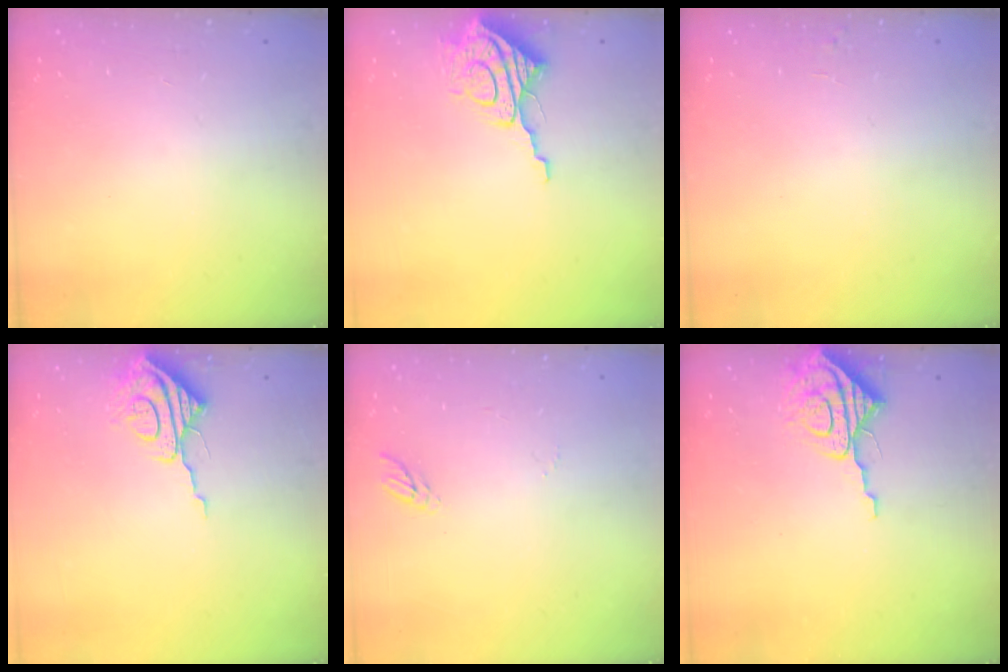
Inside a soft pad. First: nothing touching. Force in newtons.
{"total": 10.5, "press": 10.4, "slide": 1.2}
{"total": 1.7, "press": 1.7, "slide": 0.1}
{"total": 7.9, "press": 7.9, "slide": 0.5}
{"total": 5.9, "press": 5.8, "slide": 0.5}
{"total": 8.5, "press": 8.4, "slide": 1.0}